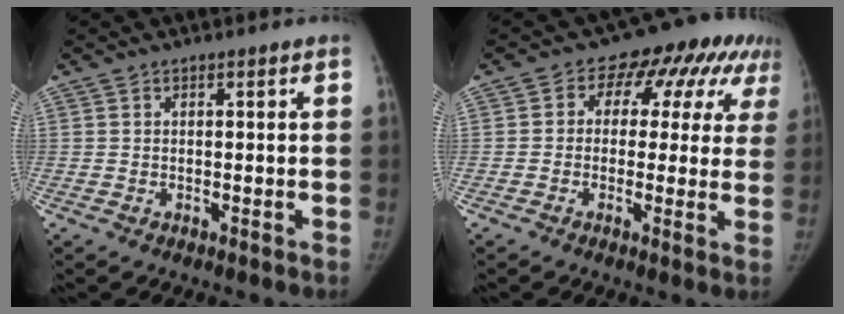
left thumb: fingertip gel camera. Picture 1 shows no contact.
{"total": 14.2, "force": [4.6, 9.5, 9.5], "torque": [-0.066, 0.031, 0.049]}